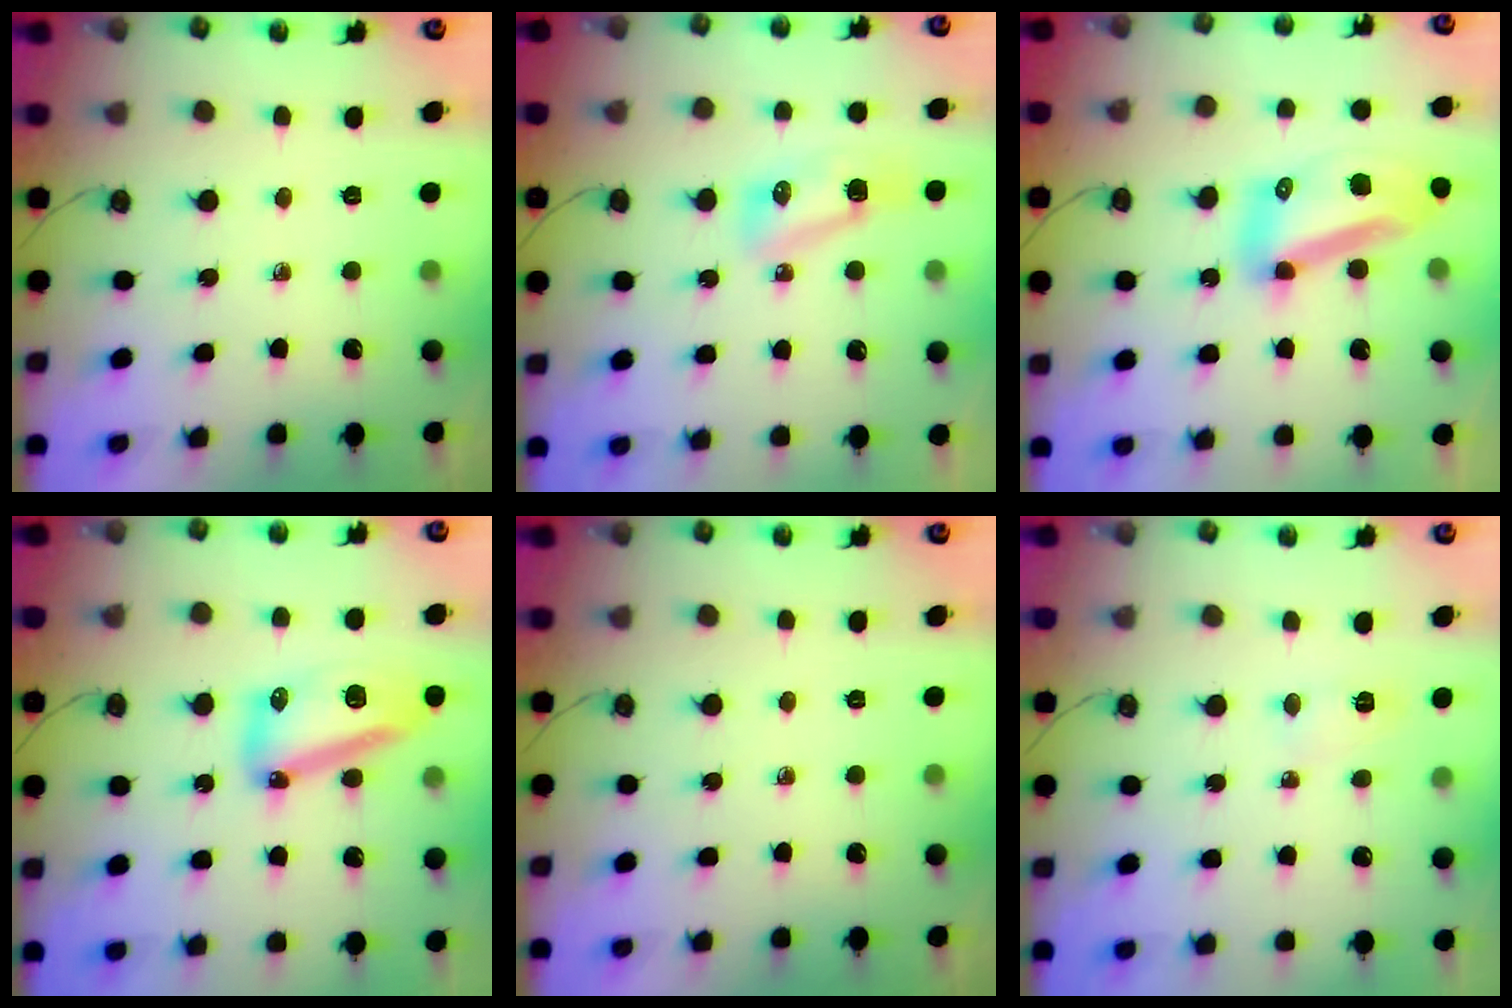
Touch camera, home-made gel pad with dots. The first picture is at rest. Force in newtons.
{"total": 7.8, "press": 7.7, "slide": 1.1}
{"total": 12.2, "press": 12.1, "slide": 1.4}
{"total": 13.0, "press": 12.9, "slide": 1.7}
{"total": 0.0}
{"total": 5.2, "press": 5.1, "slide": 0.5}